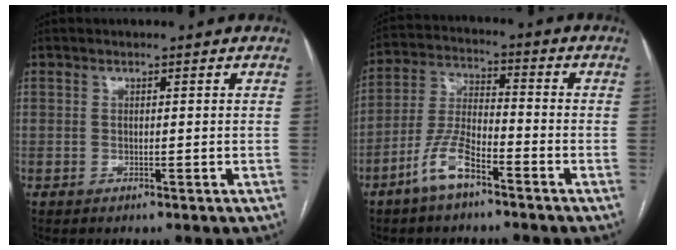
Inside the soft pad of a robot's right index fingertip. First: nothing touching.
{"total": 8.3, "force": [-5.2, 2.5, 6.0], "torque": [-0.134, 0.005, -0.101]}